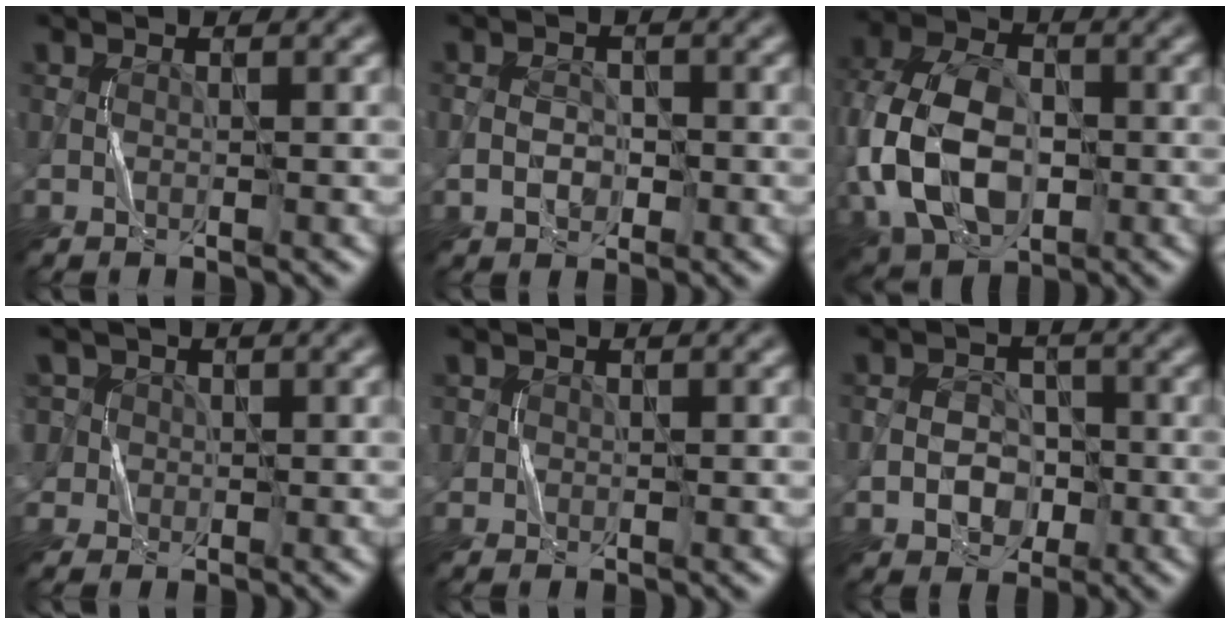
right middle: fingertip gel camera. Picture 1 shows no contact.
{"total": 2.1, "force": [-0.5, 1.5, 1.3], "torque": [-0.022, 0.002, -0.012]}
{"total": 11.5, "force": [-1.9, 7.7, 8.4], "torque": [-0.196, -0.002, -0.050]}
{"total": 5.5, "force": [1.8, 4.8, 2.0], "torque": [-0.049, 0.029, 0.011]}
{"total": 1.1, "force": [0.2, 1.1, 0.0], "torque": [0.011, -0.002, 0.001]}
{"total": 3.5, "force": [-1.2, 2.7, 1.9], "torque": [-0.025, 0.002, -0.024]}